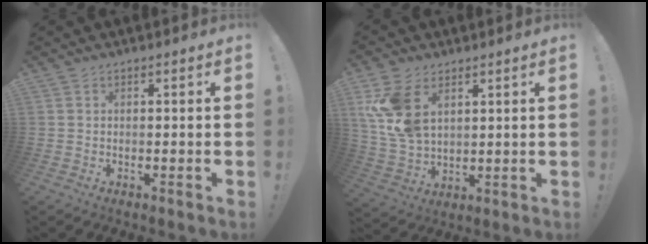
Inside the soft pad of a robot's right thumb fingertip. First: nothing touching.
{"total": 13.1, "force": [5.3, 8.4, 8.6], "torque": [-0.171, -0.019, 0.103]}